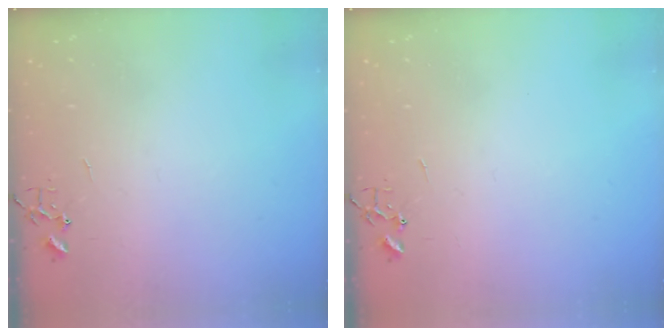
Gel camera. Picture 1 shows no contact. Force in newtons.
{"total": 0.0}